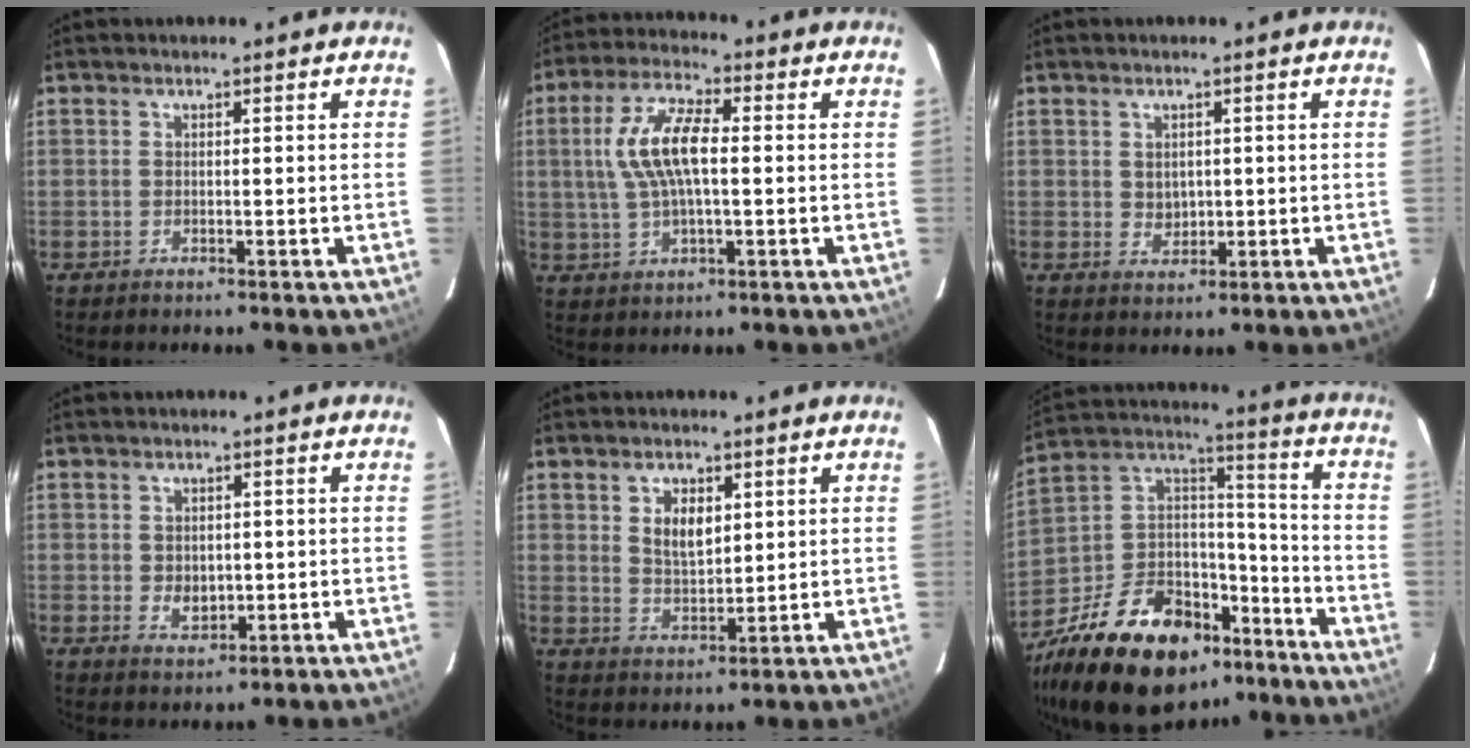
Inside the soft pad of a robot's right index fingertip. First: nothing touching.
{"total": 10.5, "force": [0.8, 3.9, 9.8], "torque": [-0.199, 0.015, 0.016]}
{"total": 2.7, "force": [0.3, 2.4, 1.1], "torque": [-0.016, 0.000, 0.011]}
{"total": 4.7, "force": [-0.5, 3.5, 3.1], "torque": [-0.055, -0.006, 0.000]}
{"total": 5.2, "force": [1.9, 2.4, 4.2], "torque": [-0.076, 0.000, 0.038]}
{"total": 28.9, "force": [-18.6, 15.8, 15.5], "torque": [-0.321, 0.043, -0.281]}